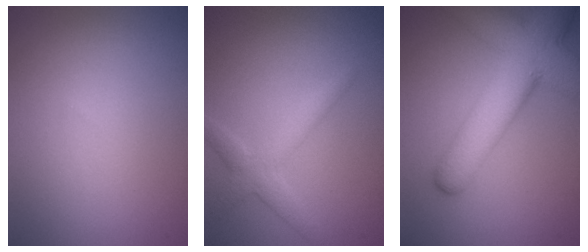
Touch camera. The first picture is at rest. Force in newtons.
{"total": 2.8, "press": 2.8, "slide": 0.1}
{"total": 8.8, "press": 8.8, "slide": 0.4}